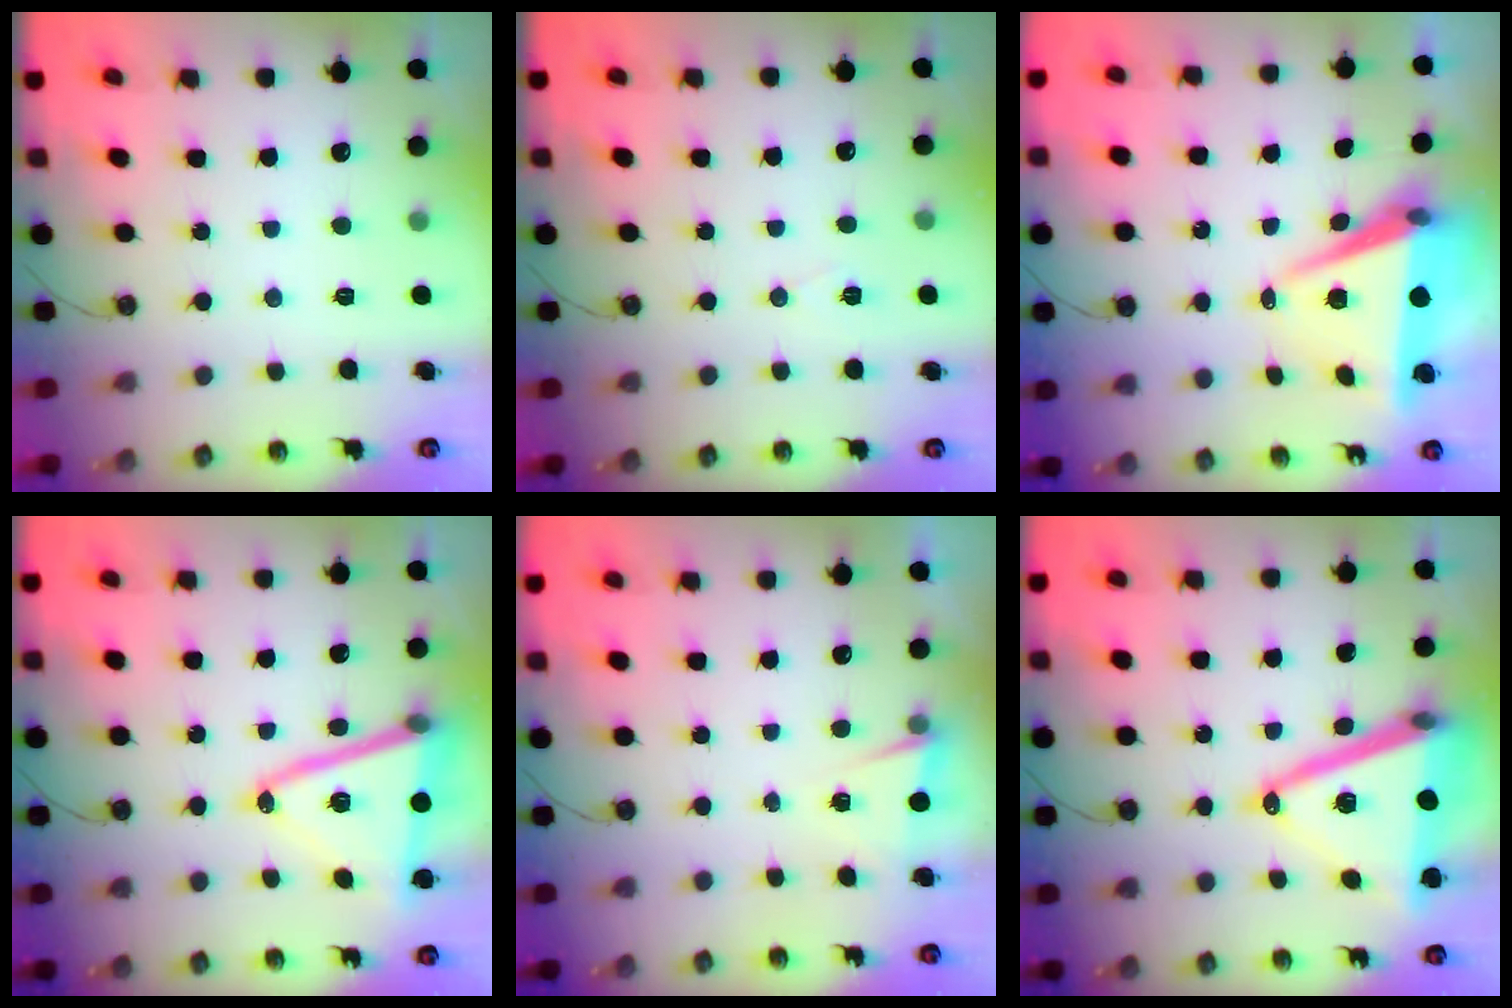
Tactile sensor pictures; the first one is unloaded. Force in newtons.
{"total": 5.7, "press": 3.5, "slide": 4.4}
{"total": 7.9, "press": 6.8, "slide": 4.1}
{"total": 17.3, "press": 17.1, "slide": 2.9}
{"total": 2.4, "press": 2.2, "slide": 1.1}
{"total": 21.9, "press": 21.6, "slide": 3.7}